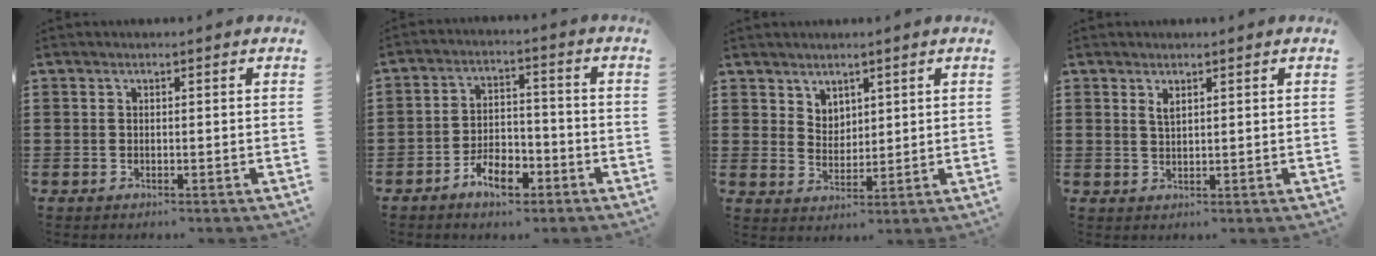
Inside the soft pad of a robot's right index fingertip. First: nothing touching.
{"total": 6.0, "force": [-3.9, 2.8, 3.7], "torque": [-0.066, 0.013, -0.071]}
{"total": 3.5, "force": [2.8, 2.0, 0.1], "torque": [-0.012, 0.001, 0.055]}
{"total": 1.6, "force": [1.0, 0.5, 1.1], "torque": [-0.023, 0.002, 0.018]}